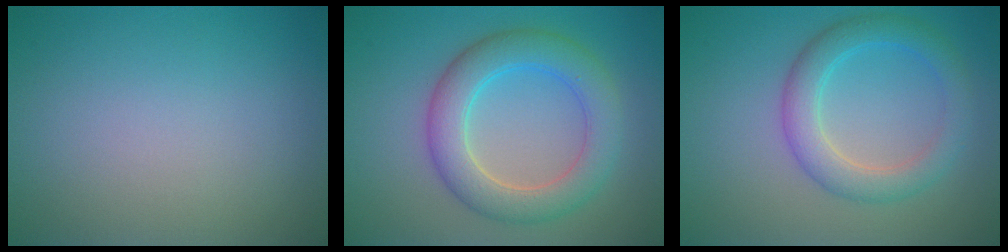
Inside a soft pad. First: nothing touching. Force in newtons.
{"total": 5.7, "press": 5.7, "slide": 0.1}
{"total": 3.9, "press": 3.9, "slide": 0.1}